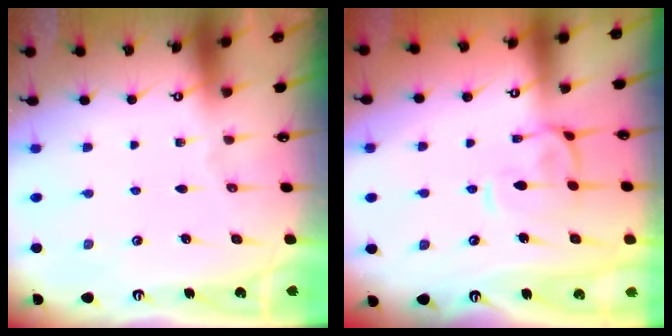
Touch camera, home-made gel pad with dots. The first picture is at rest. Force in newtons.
{"total": 2.6, "press": 2.5, "slide": 0.9}